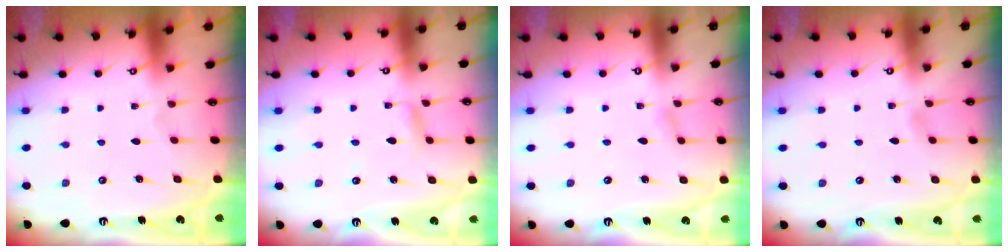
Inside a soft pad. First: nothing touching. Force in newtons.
{"total": 3.1, "press": 3.1, "slide": 0.2}
{"total": 2.6, "press": 2.6, "slide": 0.3}
{"total": 2.1, "press": 2.1, "slide": 0.3}